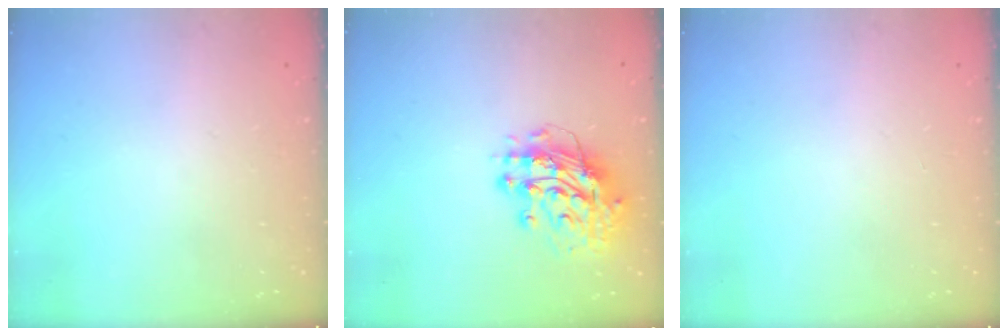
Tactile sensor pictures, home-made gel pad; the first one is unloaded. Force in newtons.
{"total": 14.7, "press": 14.6, "slide": 1.2}
{"total": 0.0}